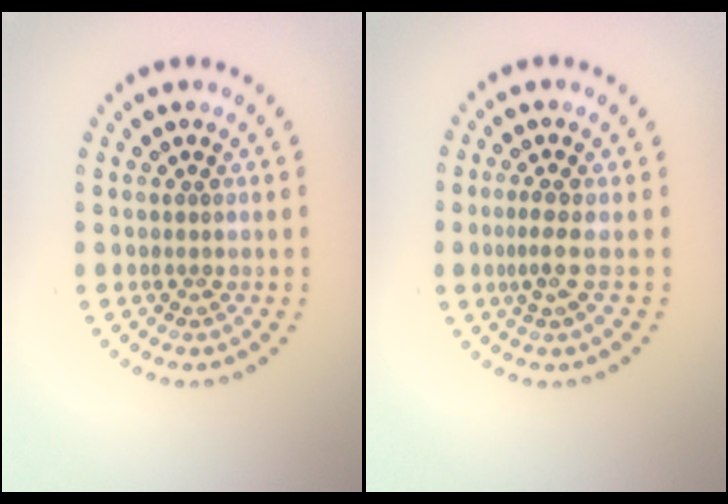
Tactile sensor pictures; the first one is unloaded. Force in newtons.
{"total": 2.1, "press": 1.4, "slide": 1.6}